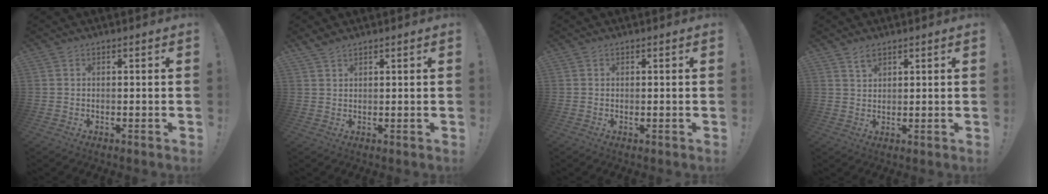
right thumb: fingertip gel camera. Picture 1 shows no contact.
{"total": 2.4, "force": [2.1, 0.8, 0.9], "torque": [-0.013, -0.012, 0.039]}
{"total": 0.0}
{"total": 3.0, "force": [2.3, 1.4, 1.4], "torque": [-0.007, -0.016, 0.039]}